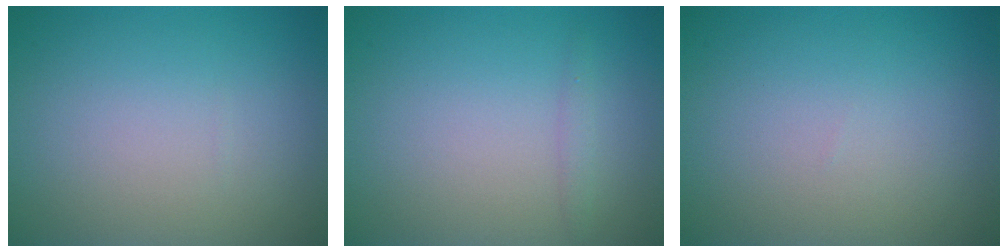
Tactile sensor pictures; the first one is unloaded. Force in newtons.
{"total": 0.8, "press": 0.8, "slide": 0.0}
{"total": 0.0}